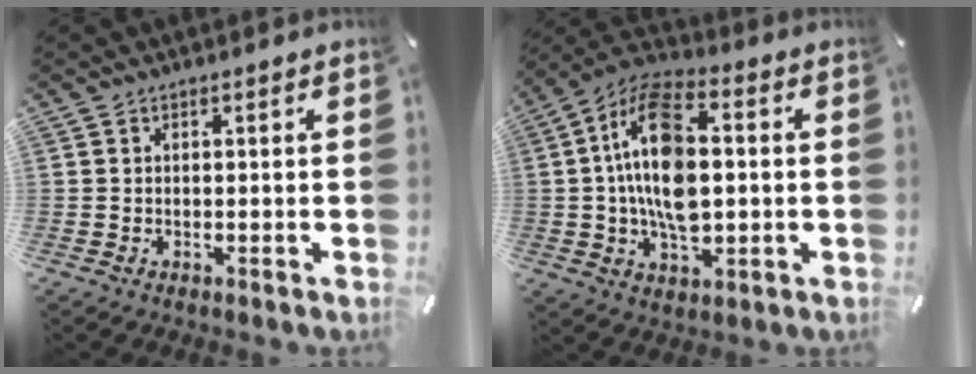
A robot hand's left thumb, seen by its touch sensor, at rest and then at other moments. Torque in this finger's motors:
{"motor_torque": [1.03, 0.86, 0.92, 0.20, 0.34]}